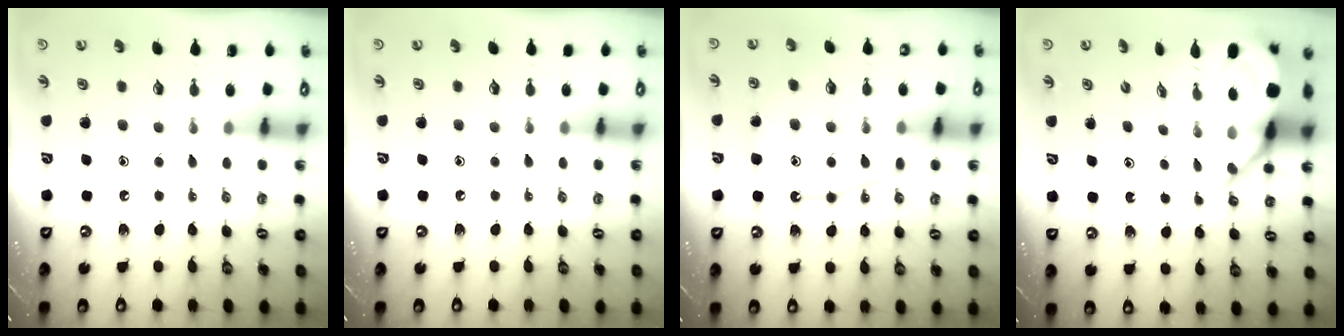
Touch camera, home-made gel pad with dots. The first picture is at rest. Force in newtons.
{"total": 2.3, "press": 2.2, "slide": 0.4}
{"total": 12.8, "press": 12.7, "slide": 1.2}
{"total": 8.1, "press": 8.0, "slide": 0.9}